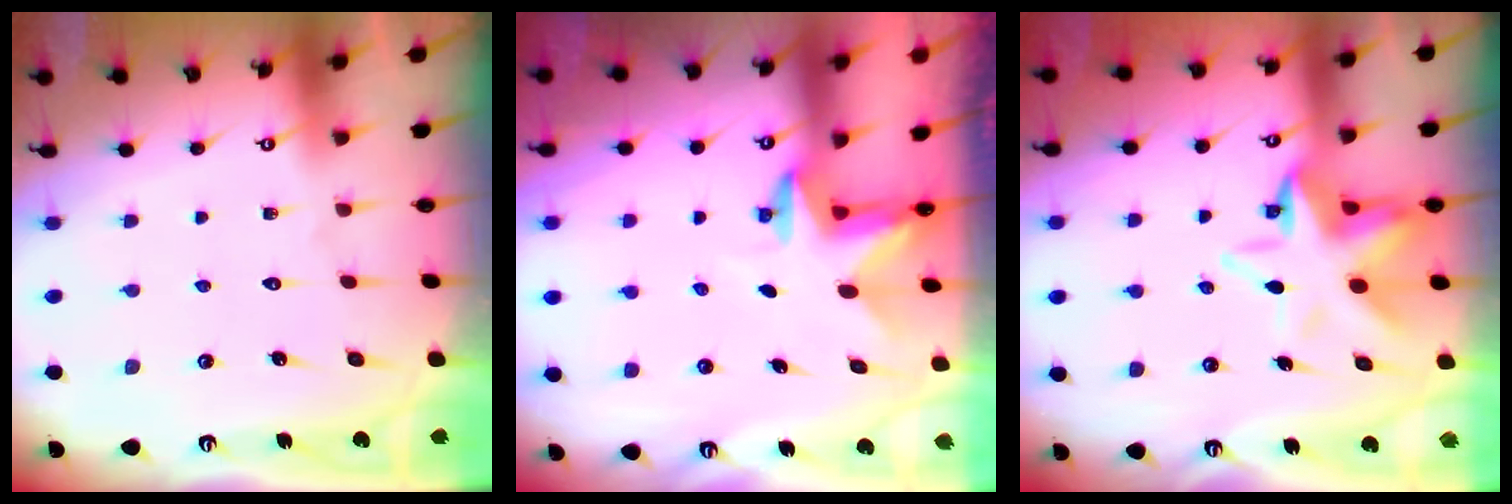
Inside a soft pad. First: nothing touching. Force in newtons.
{"total": 2.4, "press": 2.3, "slide": 0.4}
{"total": 9.5, "press": 9.4, "slide": 1.7}